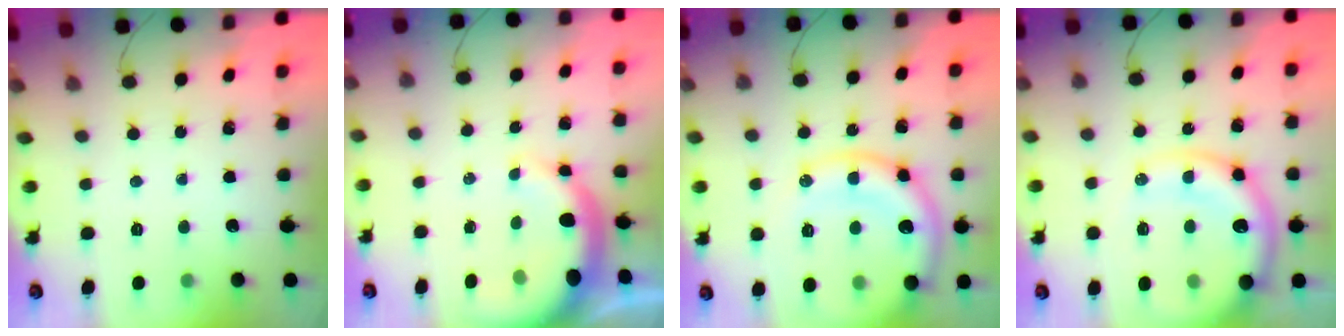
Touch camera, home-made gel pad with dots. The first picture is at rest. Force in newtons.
{"total": 9.6, "press": 9.4, "slide": 1.8}
{"total": 17.0, "press": 16.9, "slide": 2.4}
{"total": 16.2, "press": 15.6, "slide": 4.3}